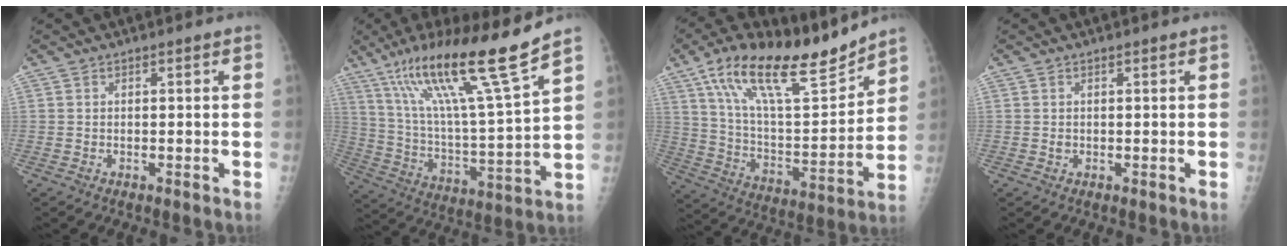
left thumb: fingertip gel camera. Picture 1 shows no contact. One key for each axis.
{"total": 21.3, "fx": 14.3, "fy": 0.6, "fz": 15.8, "tx": -0.256, "ty": -0.061, "tz": 0.253}
{"total": 22.3, "fx": 16.1, "fy": 6.6, "fz": 14.0, "tx": -0.206, "ty": -0.060, "tz": 0.283}
{"total": 0.6, "fx": 0.1, "fy": 0.5, "fz": 0.3, "tx": -0.001, "ty": 0.001, "tz": 0.003}